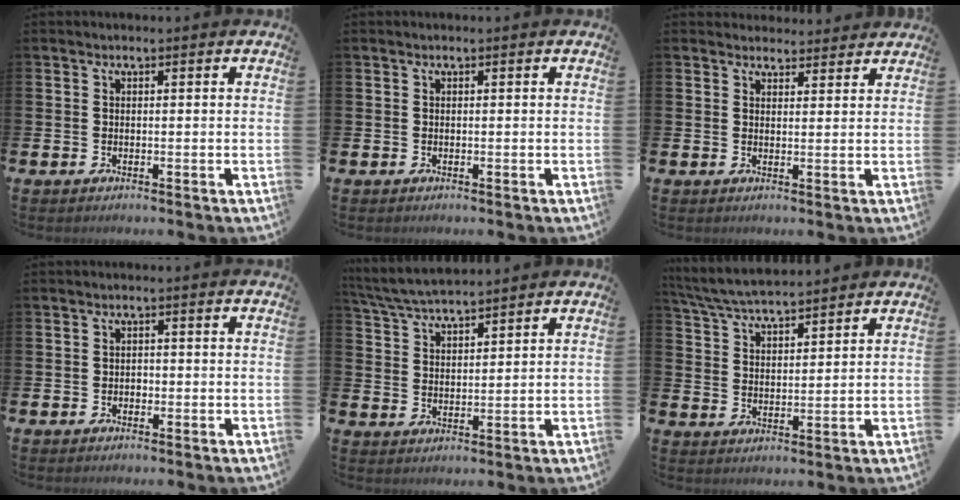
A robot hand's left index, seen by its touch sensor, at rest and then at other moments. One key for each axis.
{"total": 0.0}
{"total": 3.1, "fx": 2.9, "fy": 1.0, "fz": -0.2, "tx": 0.006, "ty": -0.014, "tz": 0.052}
{"total": 1.0, "fx": -0.4, "fy": 0.9, "fz": 0.3, "tx": -0.005, "ty": 0.002, "tz": -0.010}
{"total": 5.3, "fx": 5.2, "fy": 0.5, "fz": 1.0, "tx": -0.043, "ty": -0.023, "tz": 0.095}
{"total": 6.0, "fx": 5.9, "fy": 0.6, "fz": 1.1, "tx": -0.047, "ty": -0.028, "tz": 0.107}